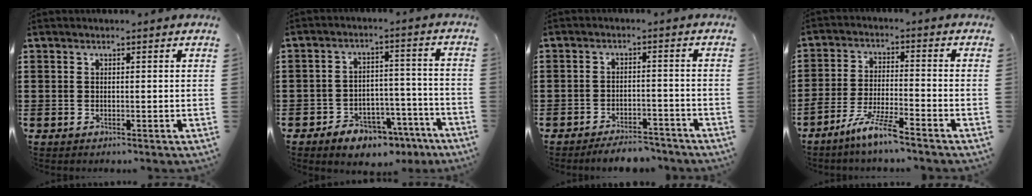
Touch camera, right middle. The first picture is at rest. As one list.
[{"total": 5.3, "force": [-4.6, 2.3, 1.2], "torque": [-0.022, 0.023, -0.089]}, {"total": 3.9, "force": [-3.9, 0.6, 0.5], "torque": [-0.011, 0.007, -0.080]}, {"total": 6.7, "force": [-5.6, -0.1, 3.8], "torque": [-0.086, -0.013, -0.108]}]